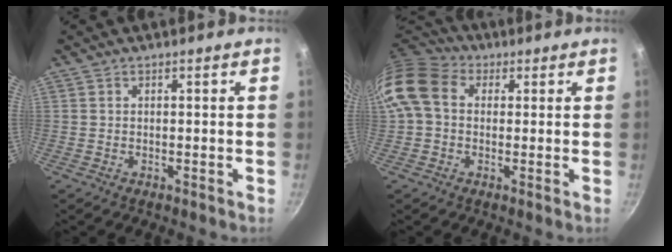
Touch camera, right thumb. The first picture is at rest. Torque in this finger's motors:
{"motor_torque": [0.19, 0.75, 0.88, -0.84, 0.15]}